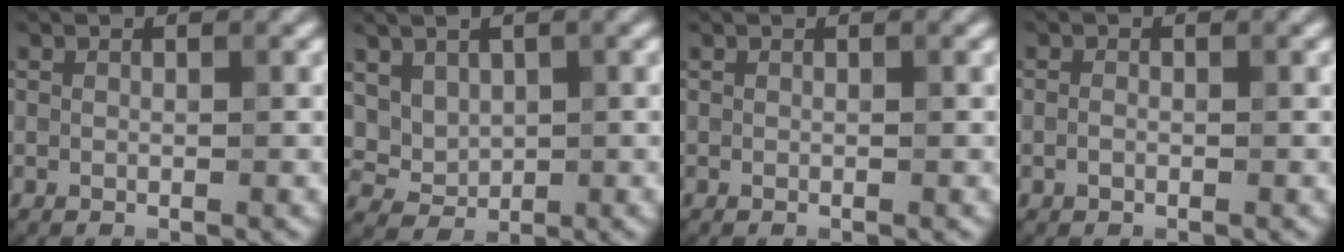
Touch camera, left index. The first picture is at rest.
{"total": 2.6, "force": [1.3, 1.9, 1.3], "torque": [-0.034, -0.007, 0.042]}
{"total": 0.0}
{"total": 0.6, "force": [-0.1, 0.4, 0.4], "torque": [-0.007, 0.001, -0.009]}